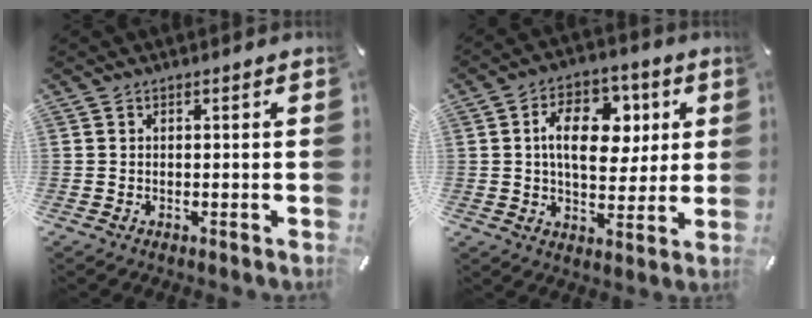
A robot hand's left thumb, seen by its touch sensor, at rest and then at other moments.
{"total": 14.2, "force": [3.5, 9.2, 10.2], "torque": [-0.152, 0.006, 0.060]}